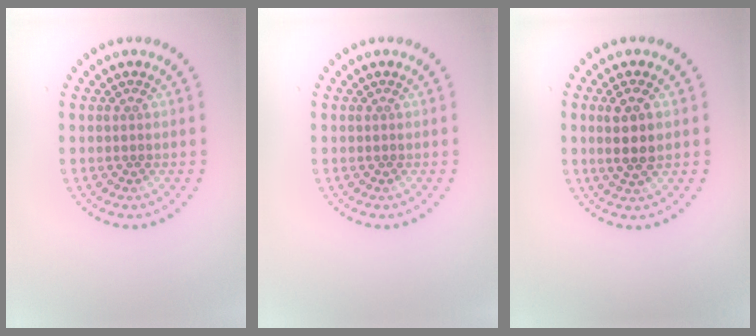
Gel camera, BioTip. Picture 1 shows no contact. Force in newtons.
{"total": 0.0}
{"total": 2.9, "press": 2.7, "slide": 1.0}